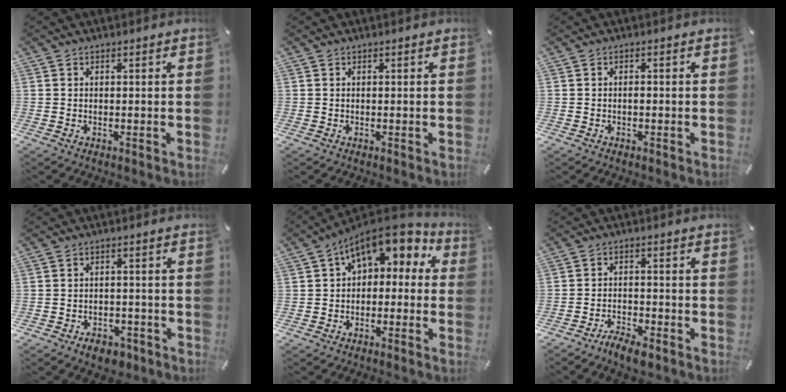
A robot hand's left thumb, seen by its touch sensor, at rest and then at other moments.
{"total": 0.0}
{"total": 0.8, "force": [-0.4, 0.5, 0.5], "torque": [-0.012, 0.001, -0.009]}
{"total": 4.4, "force": [-3.1, 2.7, 1.7], "torque": [-0.028, 0.018, -0.057]}
{"total": 8.3, "force": [4.2, 4.9, 5.2], "torque": [-0.086, -0.025, 0.078]}
{"total": 4.6, "force": [-4.1, 1.4, 1.7], "torque": [-0.036, 0.019, -0.079]}